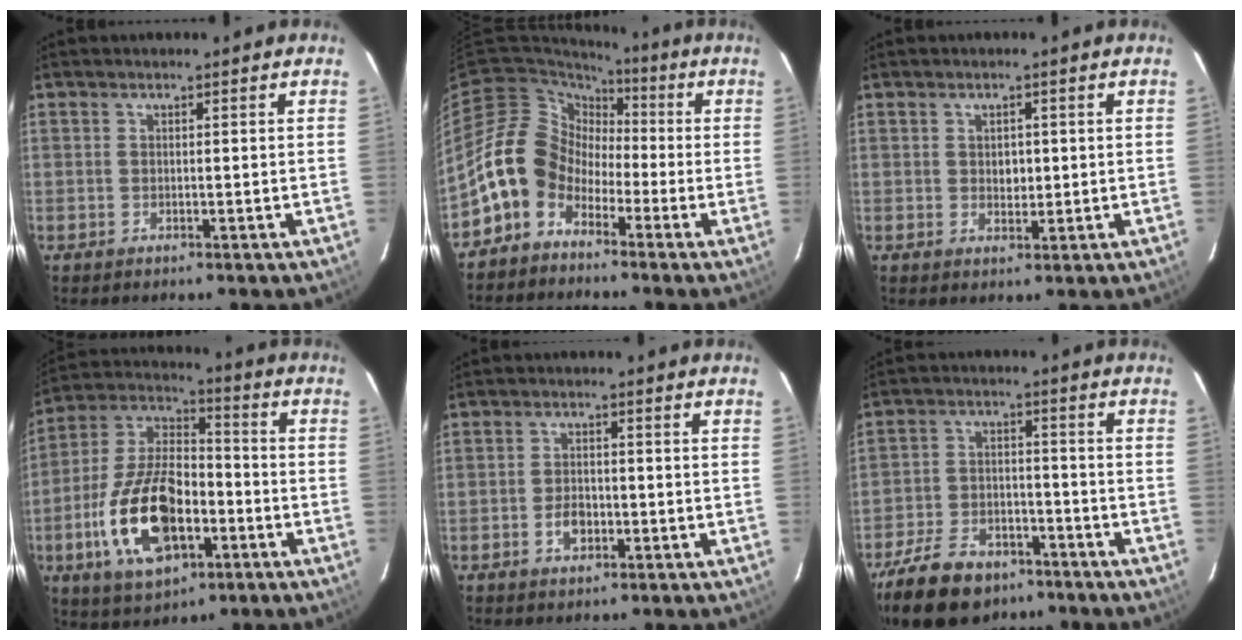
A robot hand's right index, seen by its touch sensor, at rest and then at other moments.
{"total": 11.2, "force": [-4.9, 9.2, 4.1], "torque": [-0.081, 0.034, -0.110]}
{"total": 2.4, "force": [0.3, 2.0, 1.3], "torque": [-0.018, 0.002, 0.006]}
{"total": 19.3, "force": [-6.7, 10.1, 15.0], "torque": [-0.316, 0.004, -0.111]}
{"total": 3.6, "force": [-1.5, 2.4, 2.3], "torque": [-0.042, 0.005, -0.022]}
{"total": 16.5, "force": [-11.5, 8.9, 7.9], "torque": [-0.191, -0.005, -0.187]}